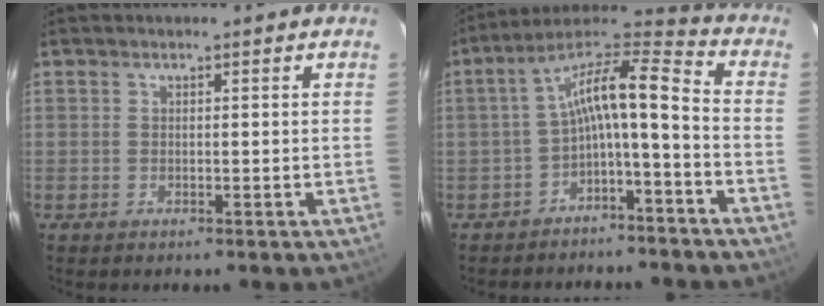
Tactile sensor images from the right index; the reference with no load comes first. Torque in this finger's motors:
{"motor_torque": [0.95, -0.80, 0.64, 0.15]}